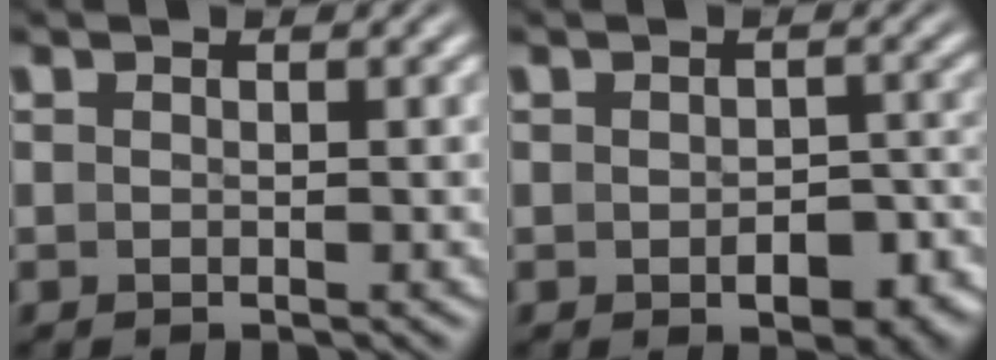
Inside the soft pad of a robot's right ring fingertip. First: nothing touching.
{"total": 4.0, "force": [-2.3, 1.8, 2.6], "torque": [-0.031, -0.013, -0.029]}